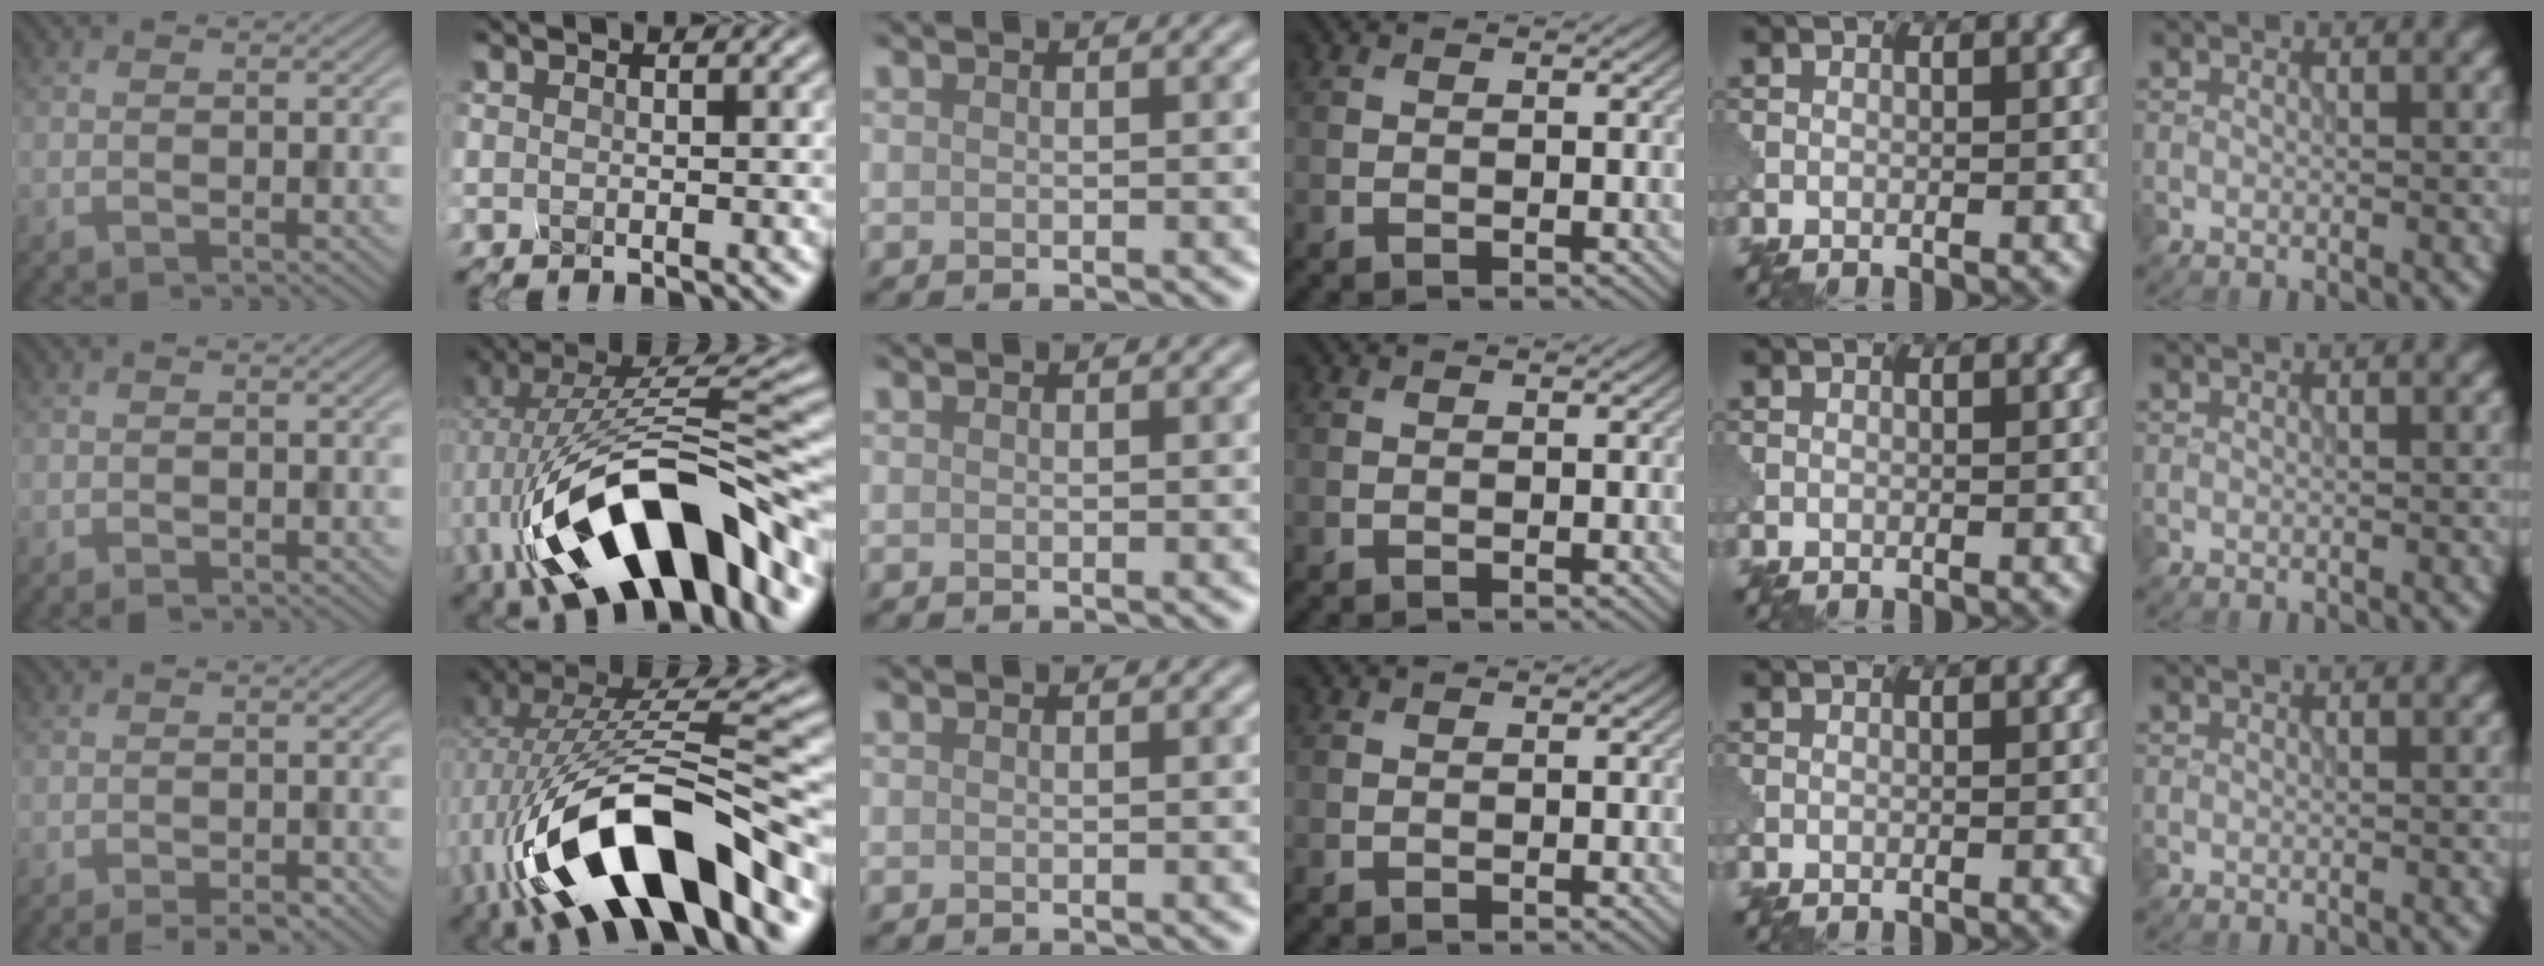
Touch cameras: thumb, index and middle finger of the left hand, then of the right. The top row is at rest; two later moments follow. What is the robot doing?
{"motion": "squeeze", "object": "hand grip exerciser"}